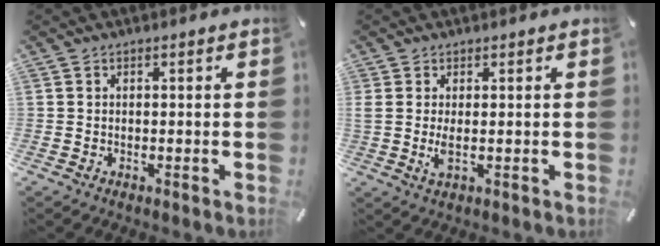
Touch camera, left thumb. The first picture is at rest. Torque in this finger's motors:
{"motor_torque": [0.84, 1.28, 0.29, -0.17, 0.28]}